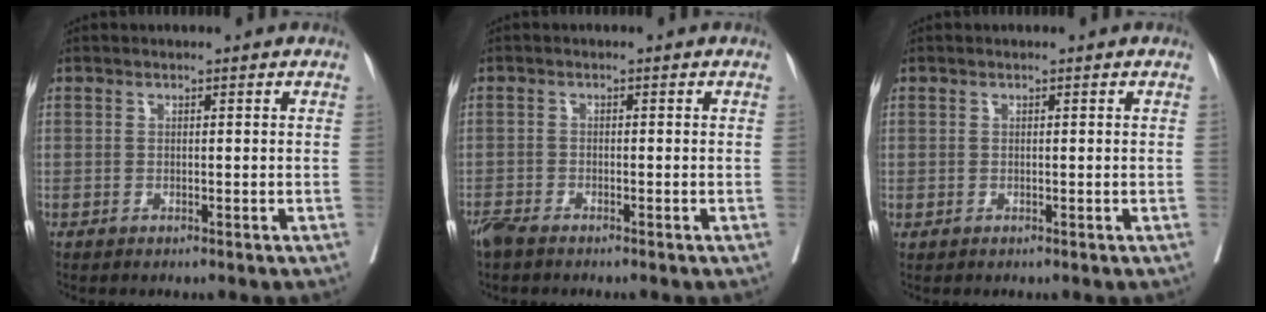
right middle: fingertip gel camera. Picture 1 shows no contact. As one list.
[{"total": 2.7, "force": [-2.3, 0.6, 1.3], "torque": [-0.025, -0.006, -0.043]}, {"total": 0.0}]